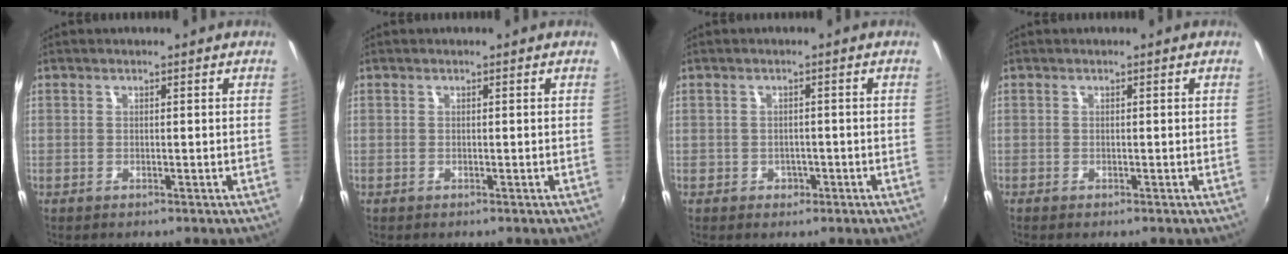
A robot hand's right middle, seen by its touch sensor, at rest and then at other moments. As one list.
[{"total": 0.0}, {"total": 2.5, "force": [-1.0, 2.2, 0.6], "torque": [-0.012, -0.001, -0.013]}, {"total": 0.6, "force": [-0.6, 0.1, 0.3], "torque": [-0.006, -0.002, -0.010]}]